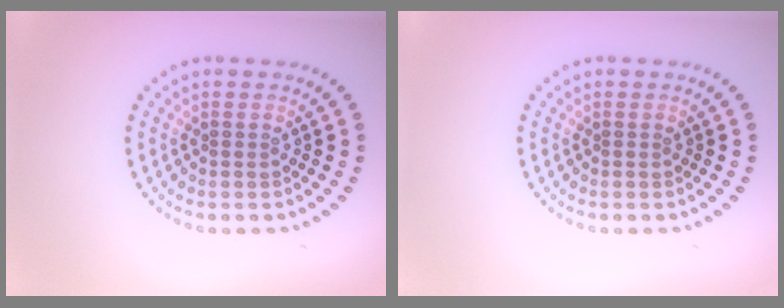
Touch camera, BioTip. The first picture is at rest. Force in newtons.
{"total": 0.0}